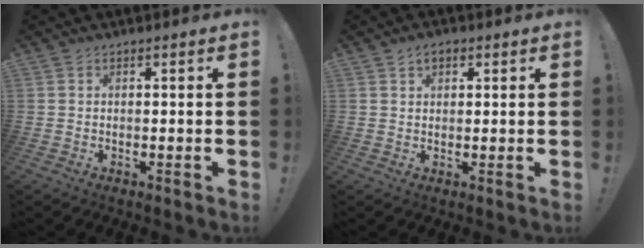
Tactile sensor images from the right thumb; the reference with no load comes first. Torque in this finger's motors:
{"motor_torque": [-0.06, 0.05, 0.00, 0.01, 0.00]}